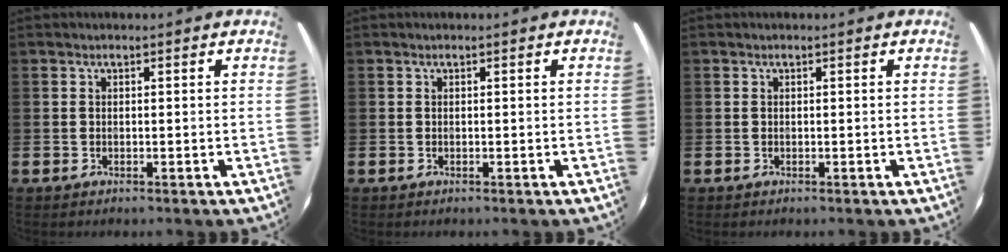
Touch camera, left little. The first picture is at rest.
{"total": 0.0}
{"total": 0.0}